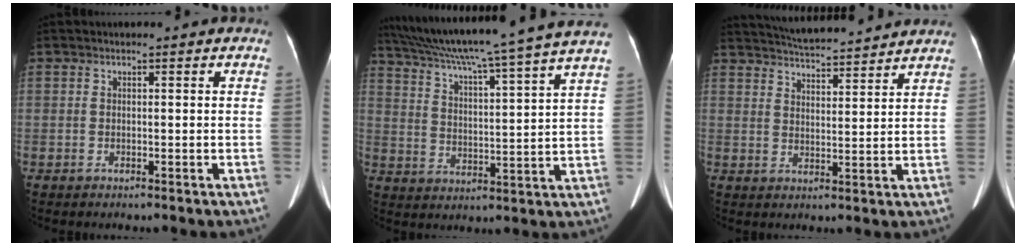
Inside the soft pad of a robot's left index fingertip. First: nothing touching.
{"total": 23.4, "force": [20.0, -2.1, 11.9], "torque": [-0.205, -0.018, 0.283]}
{"total": 13.0, "force": [12.2, 0.8, 4.4], "torque": [-0.080, 0.016, 0.177]}